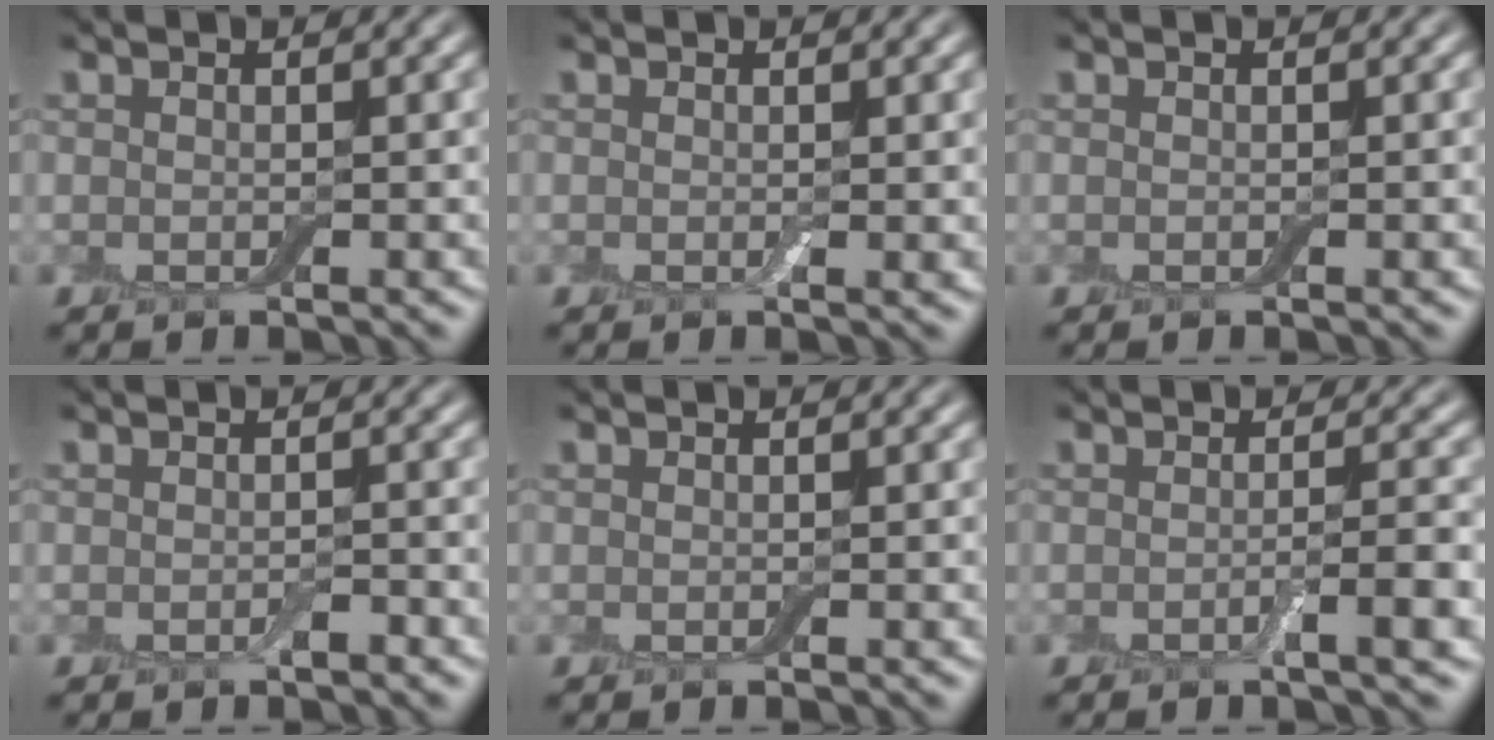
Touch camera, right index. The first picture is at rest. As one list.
[{"total": 0.5, "force": [0.1, 0.0, 0.5], "torque": [-0.009, -0.003, -0.001]}, {"total": 0.0}, {"total": 0.9, "force": [-0.5, 0.3, 0.7], "torque": [-0.012, 0.000, -0.007]}, {"total": 0.0}, {"total": 2.7, "force": [-0.8, 0.4, 2.5], "torque": [-0.039, 0.003, -0.018]}]